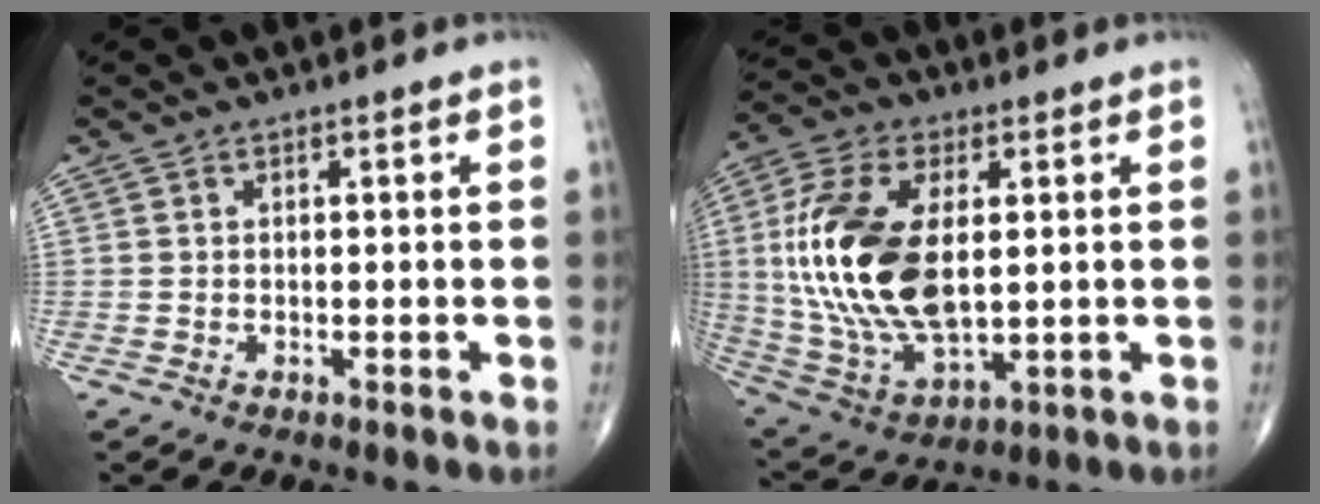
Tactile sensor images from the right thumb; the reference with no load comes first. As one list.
[{"total": 20.9, "force": [2.2, 11.1, 17.6], "torque": [-0.368, -0.014, 0.046]}]